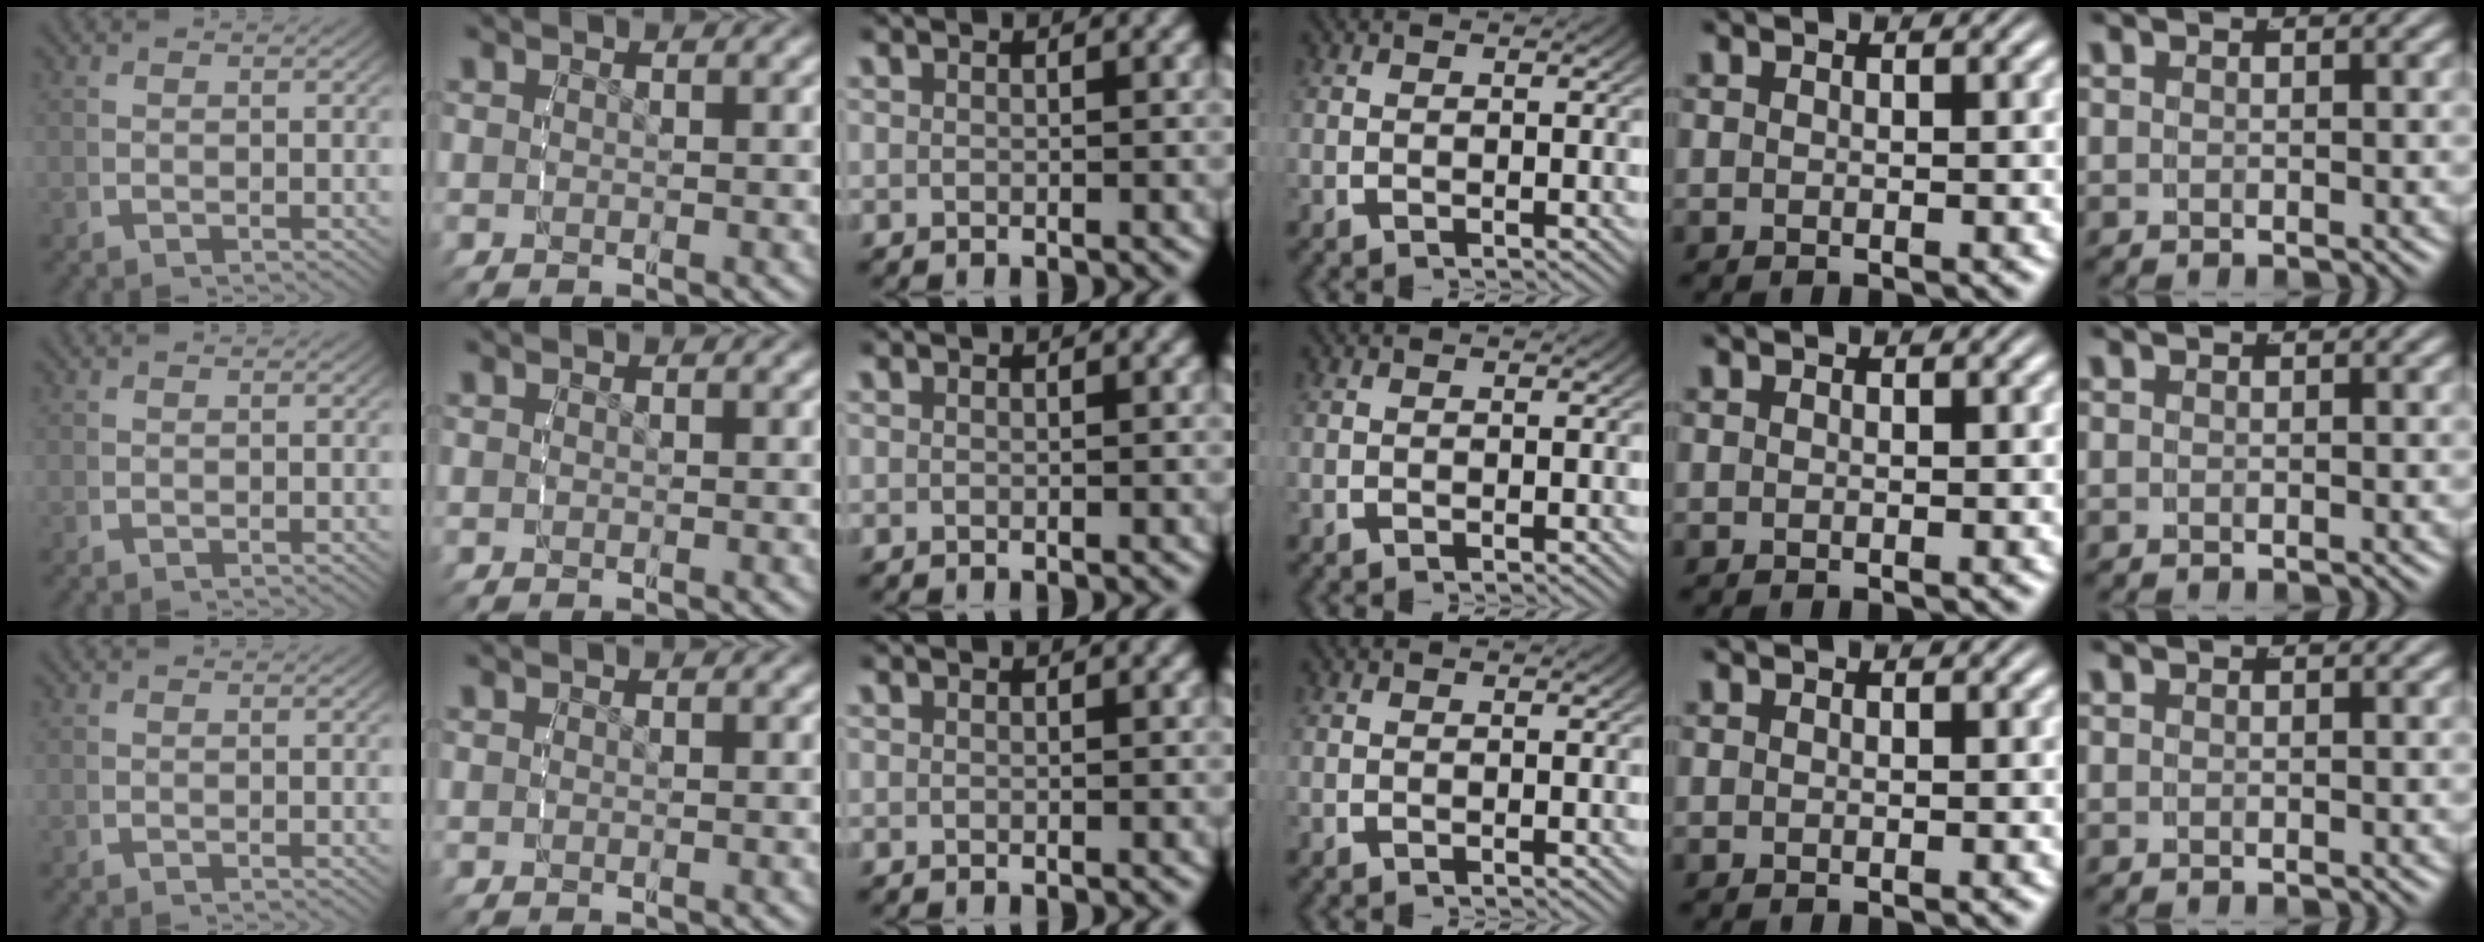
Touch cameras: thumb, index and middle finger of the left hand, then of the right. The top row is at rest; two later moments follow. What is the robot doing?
{"motion": "reach", "object": "router"}